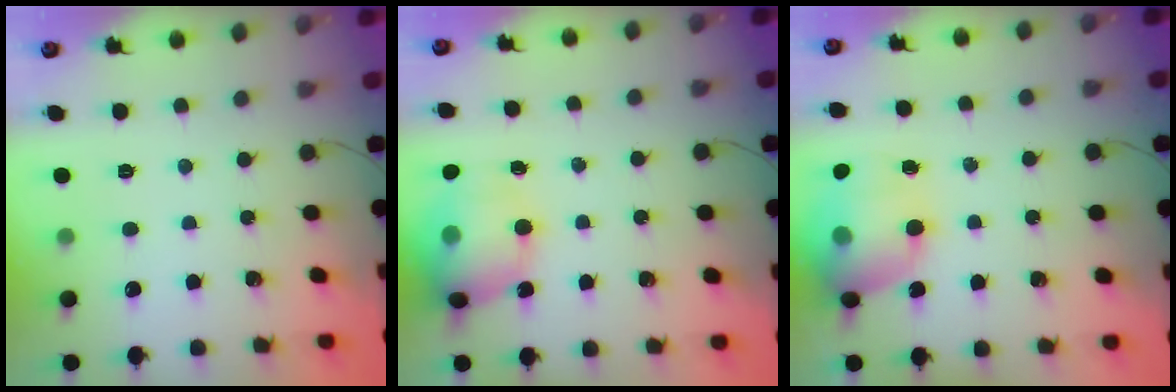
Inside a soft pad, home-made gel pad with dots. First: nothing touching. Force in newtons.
{"total": 16.2, "press": 15.2, "slide": 5.6}
{"total": 16.8, "press": 16.6, "slide": 2.3}